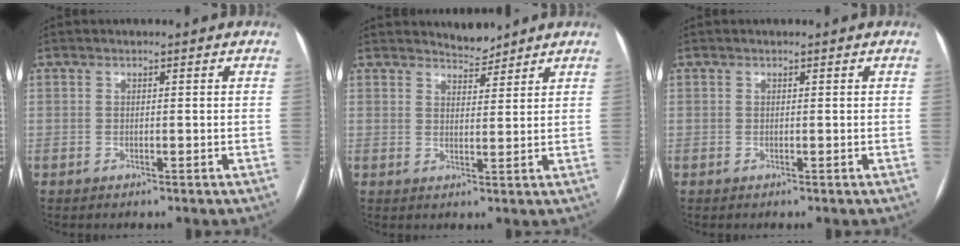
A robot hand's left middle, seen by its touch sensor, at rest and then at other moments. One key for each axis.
{"total": 2.9, "fx": 2.9, "fy": 0.5, "fz": -0.1, "tx": 0.001, "ty": -0.006, "tz": 0.049}
{"total": 0.0}